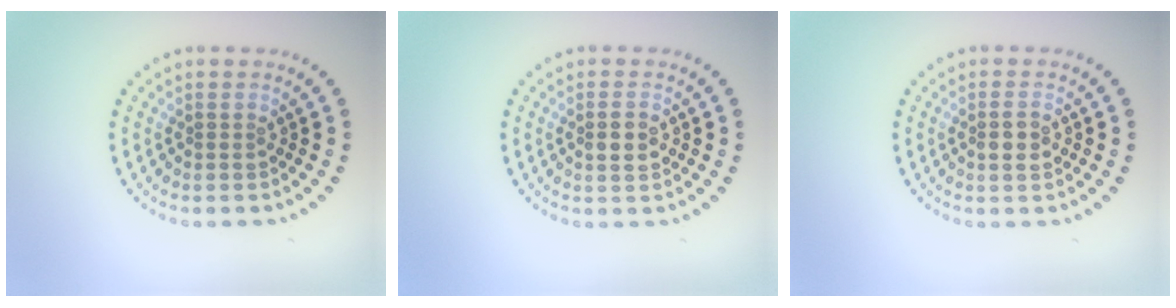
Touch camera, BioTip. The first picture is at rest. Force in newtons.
{"total": 1.9, "press": 1.8, "slide": 0.3}
{"total": 1.5, "press": 1.5, "slide": 0.2}